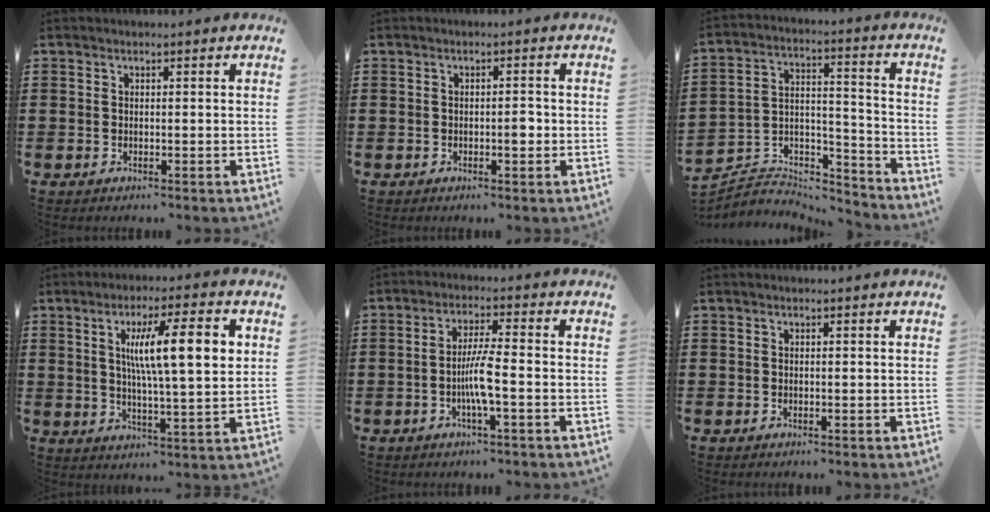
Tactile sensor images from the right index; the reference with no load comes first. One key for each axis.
{"total": 2.1, "fx": -0.4, "fy": 0.7, "fz": 1.9, "tx": -0.034, "ty": 0.002, "tz": -0.009}
{"total": 4.3, "fx": -3.8, "fy": 1.9, "fz": 0.9, "tx": -0.020, "ty": 0.000, "tz": -0.076}
{"total": 12.0, "fx": 3.3, "fy": 2.5, "fz": 11.3, "tx": -0.202, "ty": 0.005, "tz": 0.047}
{"total": 5.3, "fx": -1.5, "fy": 0.3, "fz": 5.1, "tx": -0.104, "ty": -0.007, "tz": -0.033}
{"total": 0.0}